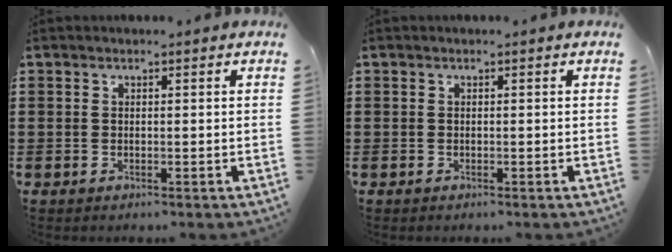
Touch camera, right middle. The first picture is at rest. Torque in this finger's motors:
{"motor_torque": [-0.04, -0.10, -0.01, 0.02]}